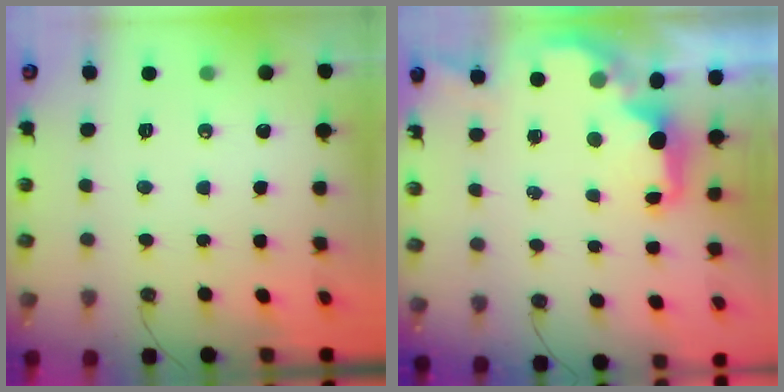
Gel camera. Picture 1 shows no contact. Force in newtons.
{"total": 1.8, "press": 1.7, "slide": 0.6}